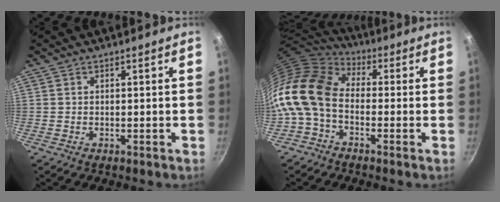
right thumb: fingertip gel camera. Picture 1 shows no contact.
{"total": 14.2, "force": [-1.4, 9.8, 10.2], "torque": [-0.182, 0.029, -0.049]}